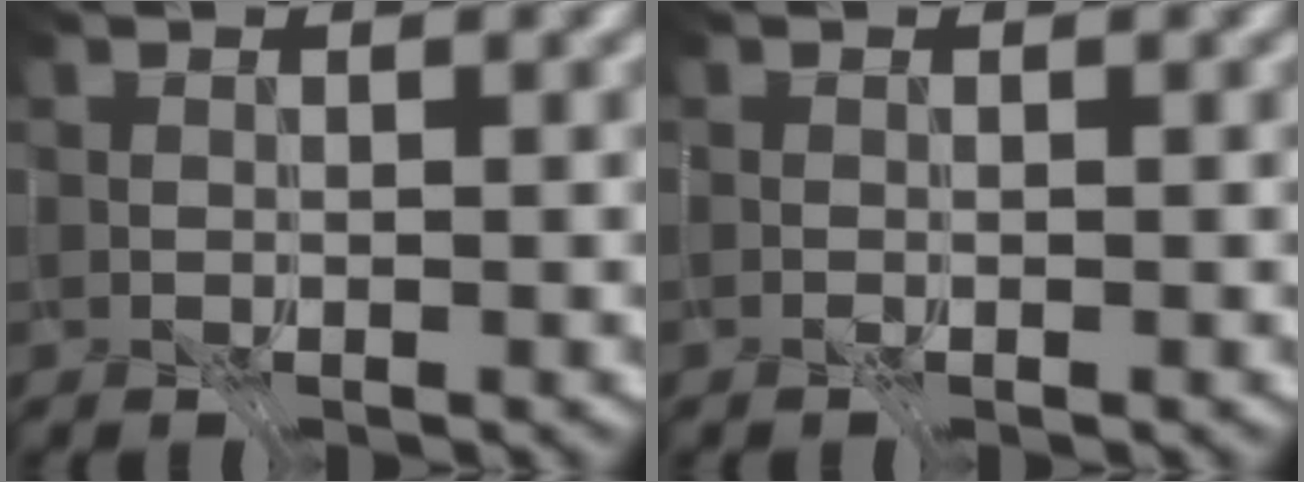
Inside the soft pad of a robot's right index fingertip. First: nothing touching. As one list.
[{"total": 0.0}]